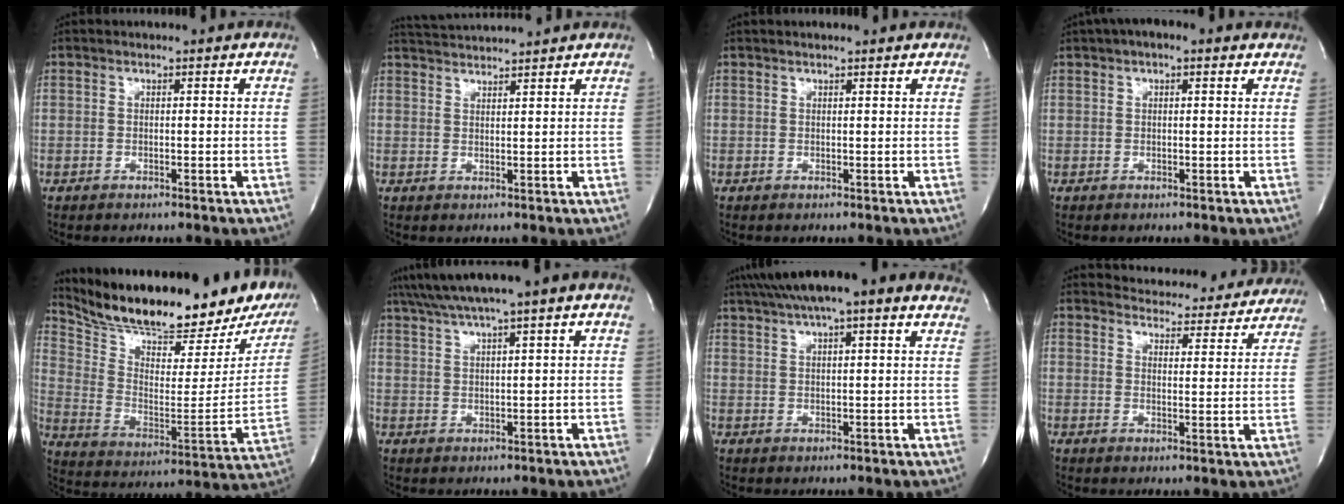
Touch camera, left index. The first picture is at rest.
{"total": 5.8, "force": [5.6, -1.0, 1.0], "torque": [-0.021, 0.021, 0.093]}
{"total": 3.4, "force": [3.1, 0.4, 1.3], "torque": [-0.019, 0.022, 0.036]}
{"total": 4.5, "force": [2.9, 1.6, 3.2], "torque": [-0.050, 0.031, 0.039]}
{"total": 29.2, "force": [24.3, 7.5, 14.4], "torque": [-0.255, -0.035, 0.343]}
{"total": 9.0, "force": [6.2, 0.0, 6.5], "torque": [-0.115, 0.041, 0.099]}
{"total": 15.5, "force": [11.8, 2.7, 9.7], "torque": [-0.167, 0.055, 0.164]}
{"total": 16.5, "force": [15.9, 3.9, 2.4], "torque": [-0.011, -0.019, 0.178]}